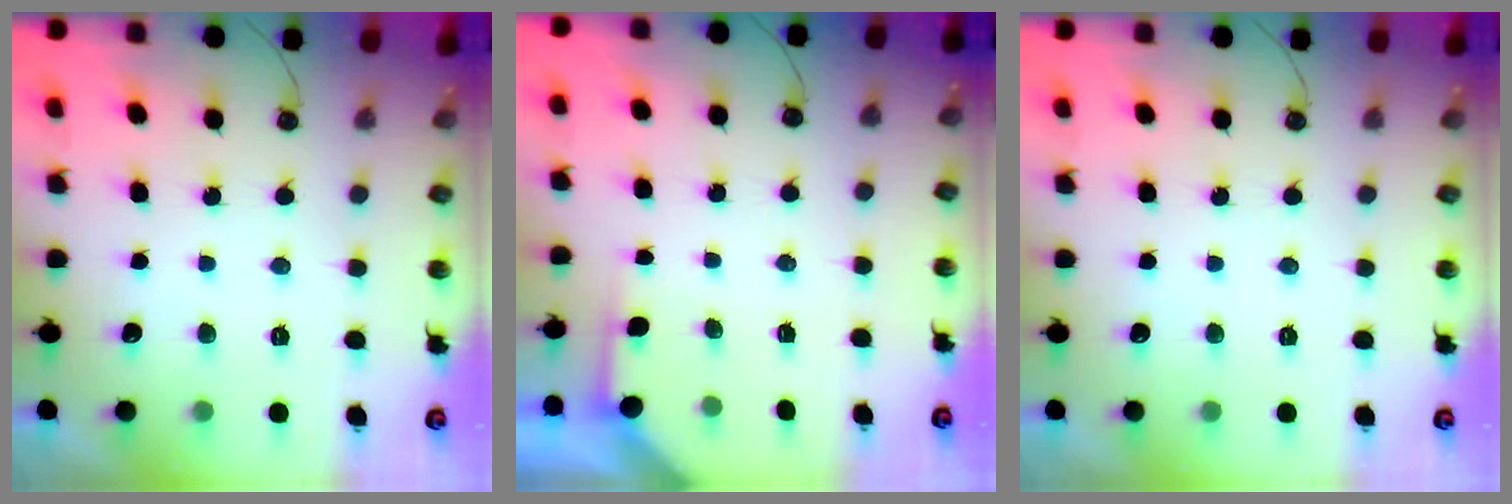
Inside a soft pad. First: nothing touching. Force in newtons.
{"total": 1.6, "press": 1.6, "slide": 0.3}
{"total": 0.0}